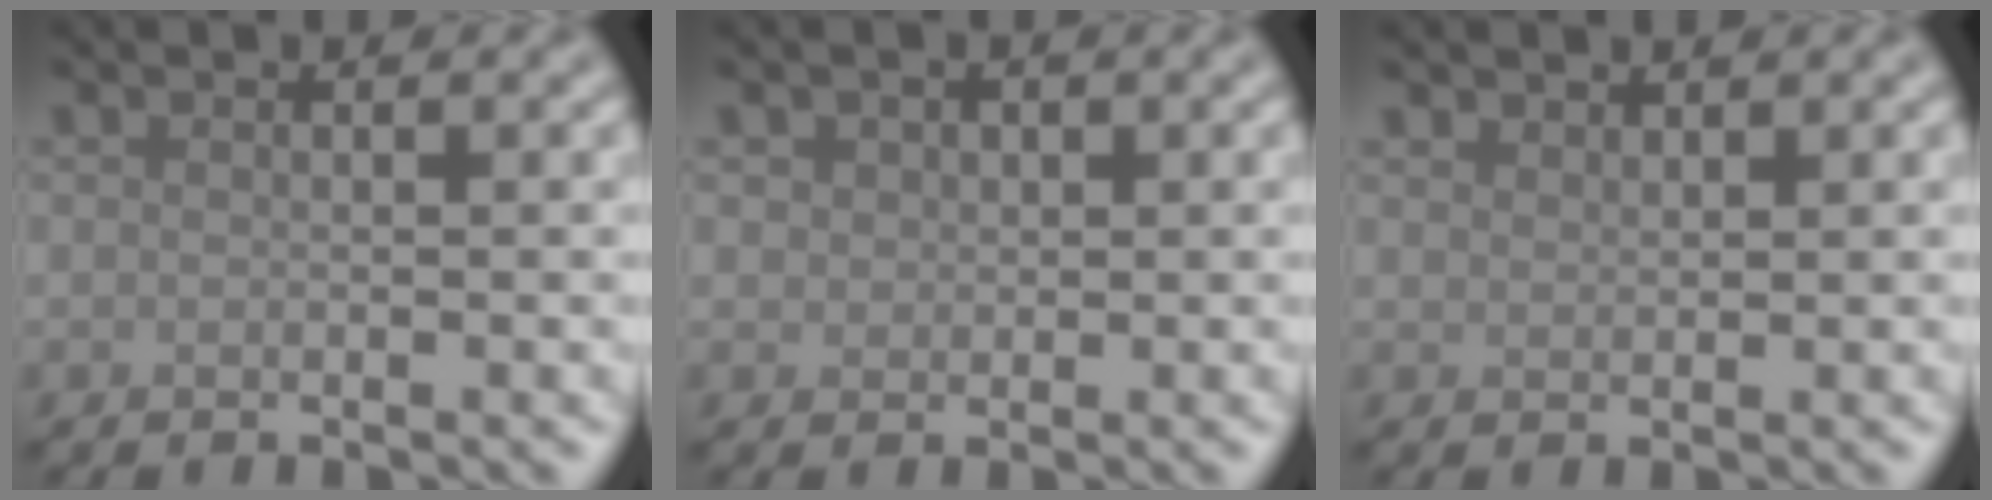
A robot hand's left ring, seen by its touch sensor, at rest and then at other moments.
{"total": 1.5, "force": [0.5, 1.3, 0.5], "torque": [-0.008, 0.000, 0.009]}
{"total": 1.2, "force": [1.2, 0.3, 0.0], "torque": [0.001, 0.001, 0.026]}